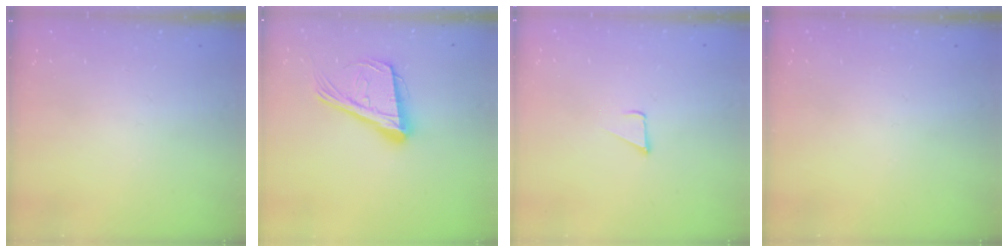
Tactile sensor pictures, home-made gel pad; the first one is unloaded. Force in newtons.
{"total": 20.2, "press": 19.6, "slide": 4.7}
{"total": 1.7, "press": 1.7, "slide": 0.1}
{"total": 0.0}